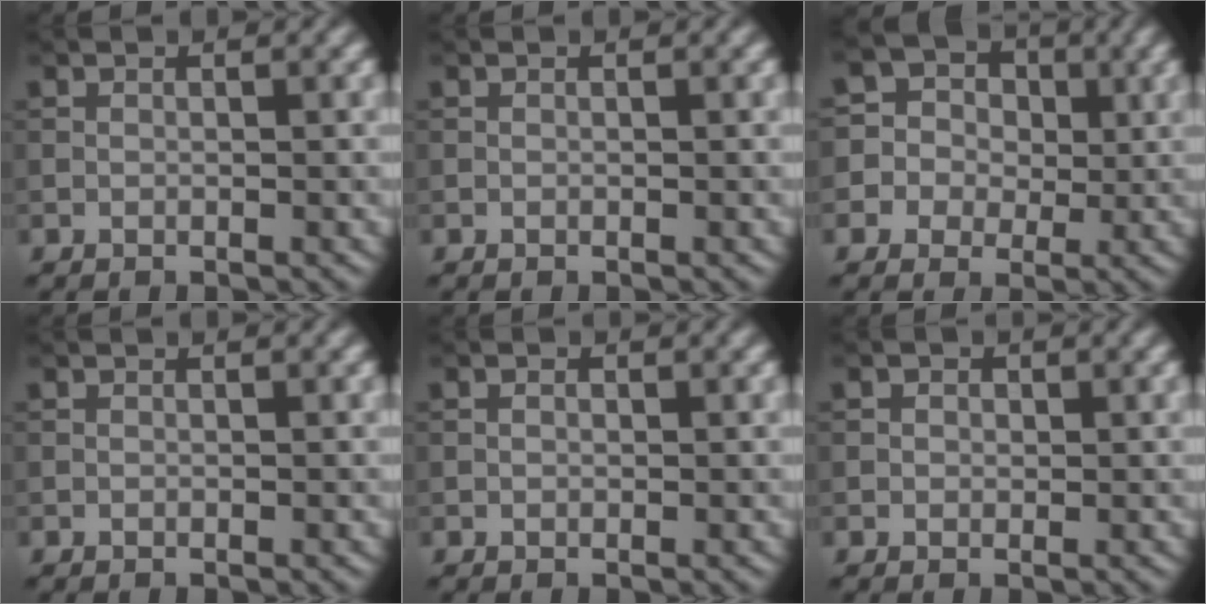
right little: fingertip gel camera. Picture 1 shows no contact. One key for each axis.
{"total": 0.0}
{"total": 6.2, "fx": 0.7, "fy": 6.0, "fz": 1.6, "tx": -0.025, "ty": 0.030, "tz": -0.009}
{"total": 0.0}
{"total": 0.6, "fx": 0.1, "fy": 0.4, "fz": 0.3, "tx": -0.006, "ty": -0.001, "tz": -0.001}
{"total": 0.8, "fx": 0.2, "fy": 0.7, "fz": 0.3, "tx": -0.005, "ty": -0.002, "tz": 0.000}